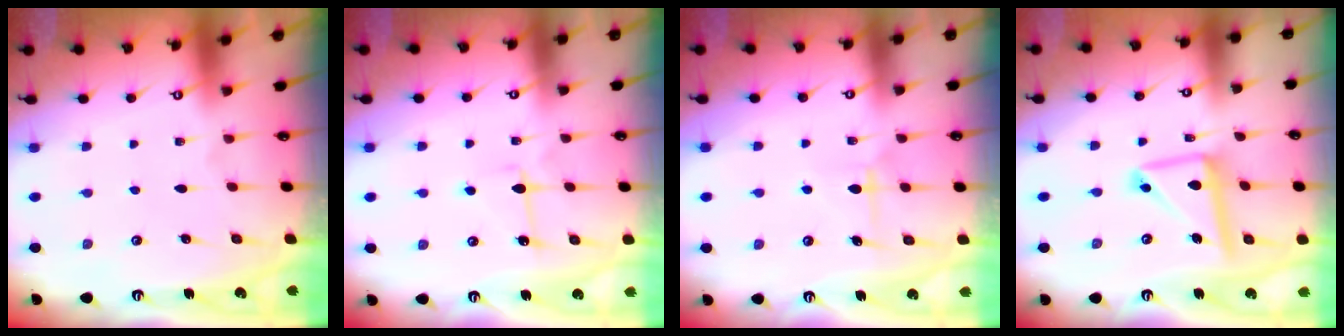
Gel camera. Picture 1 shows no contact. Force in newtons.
{"total": 5.3, "press": 5.2, "slide": 0.7}
{"total": 6.7, "press": 6.7, "slide": 0.4}
{"total": 13.7, "press": 13.7, "slide": 1.4}